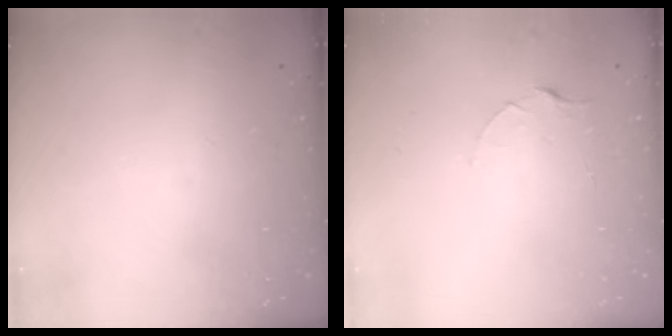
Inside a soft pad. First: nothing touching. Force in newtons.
{"total": 2.5, "press": 2.5, "slide": 0.3}